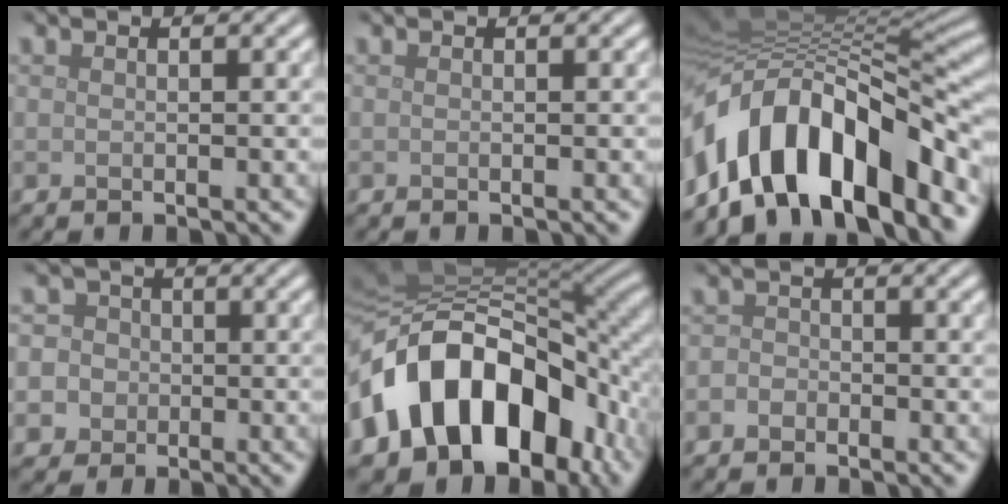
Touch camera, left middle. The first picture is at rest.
{"total": 0.0}
{"total": 15.0, "force": [-7.0, 7.6, 10.8], "torque": [-0.184, 0.012, -0.123]}
{"total": 7.2, "force": [-0.7, 6.9, 1.8], "torque": [-0.030, 0.024, -0.048]}
{"total": 15.9, "force": [-4.9, 10.9, 10.5], "torque": [-0.163, 0.003, -0.090]}
{"total": 1.2, "force": [-0.7, 0.9, 0.3], "torque": [0.003, 0.004, -0.021]}